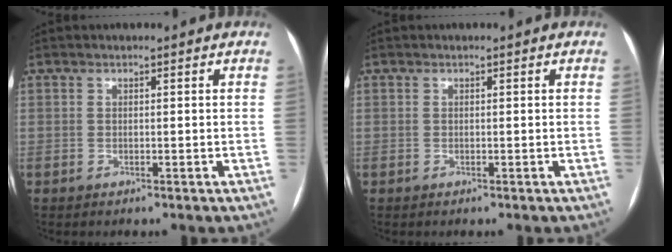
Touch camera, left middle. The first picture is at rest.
{"total": 0.0}